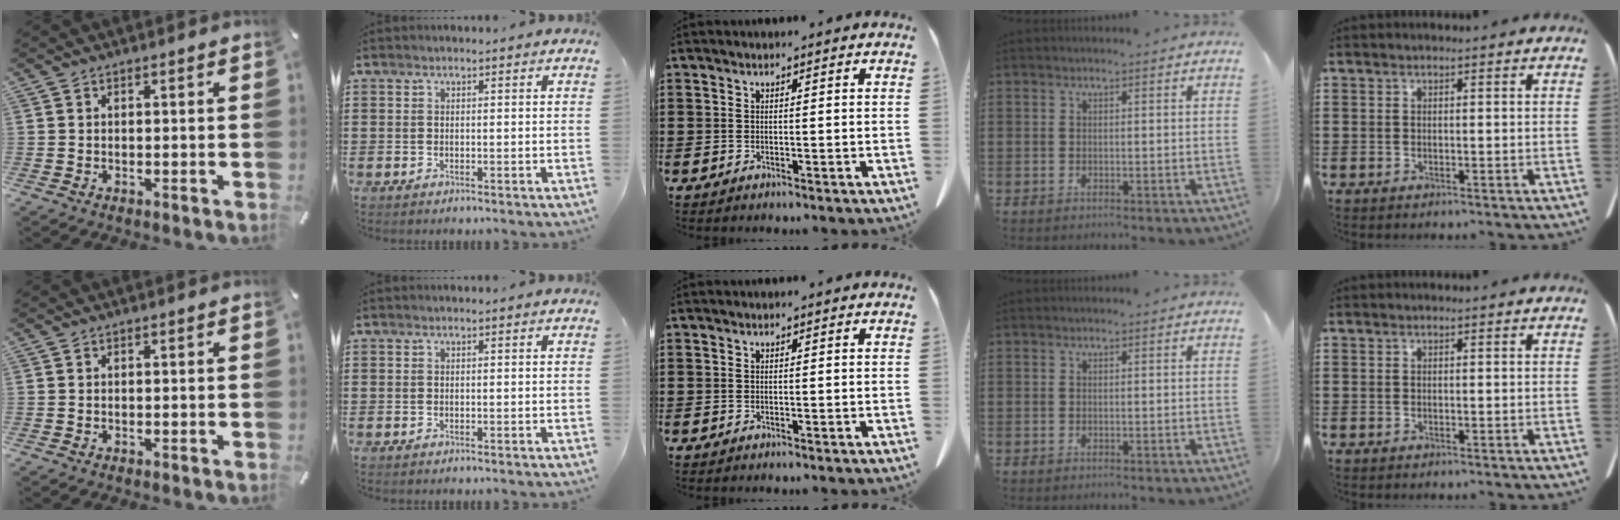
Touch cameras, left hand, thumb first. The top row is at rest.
{}